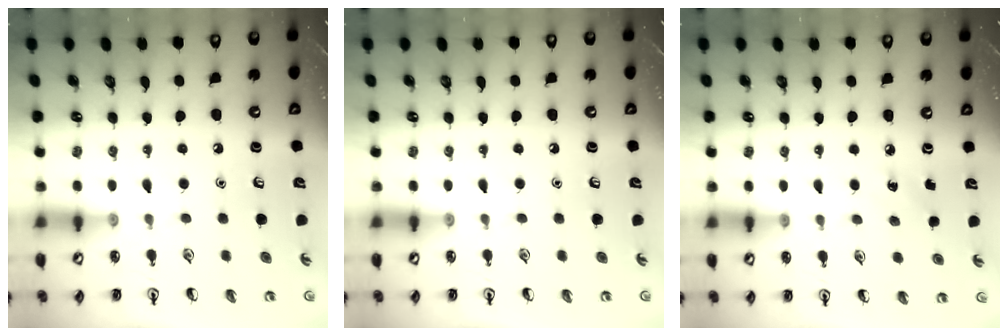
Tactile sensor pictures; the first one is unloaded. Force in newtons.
{"total": 0.0}
{"total": 3.8, "press": 3.5, "slide": 1.4}